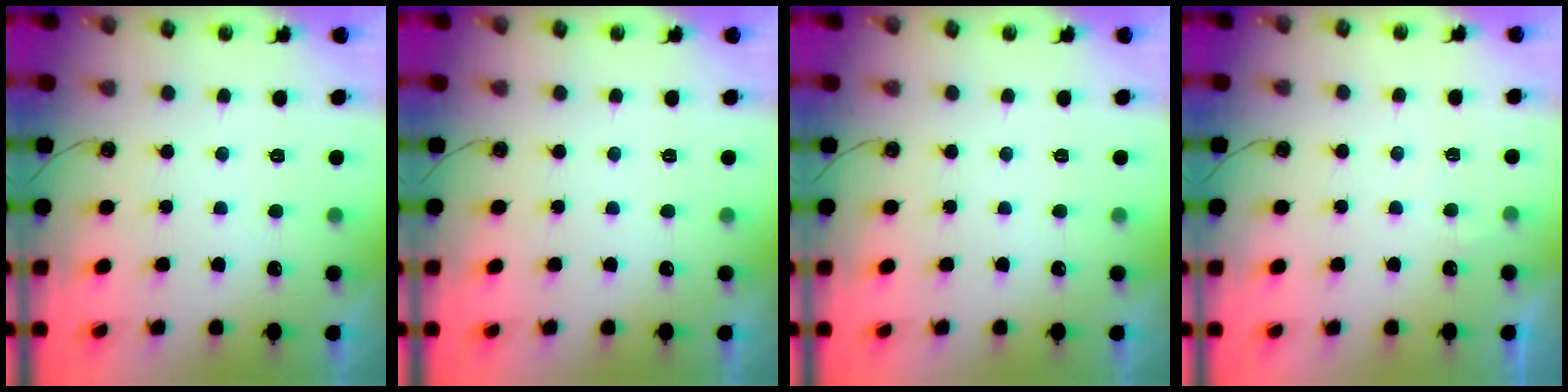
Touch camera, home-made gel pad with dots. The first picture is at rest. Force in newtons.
{"total": 0.0}
{"total": 0.0}
{"total": 2.8, "press": 2.8, "slide": 0.3}